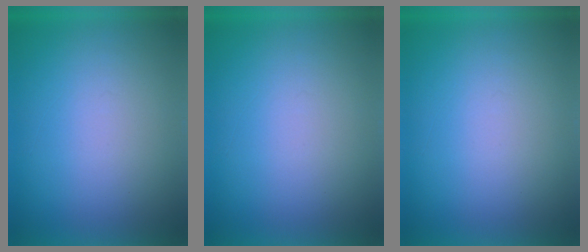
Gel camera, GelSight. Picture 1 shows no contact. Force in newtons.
{"total": 0.0}
{"total": 0.0}